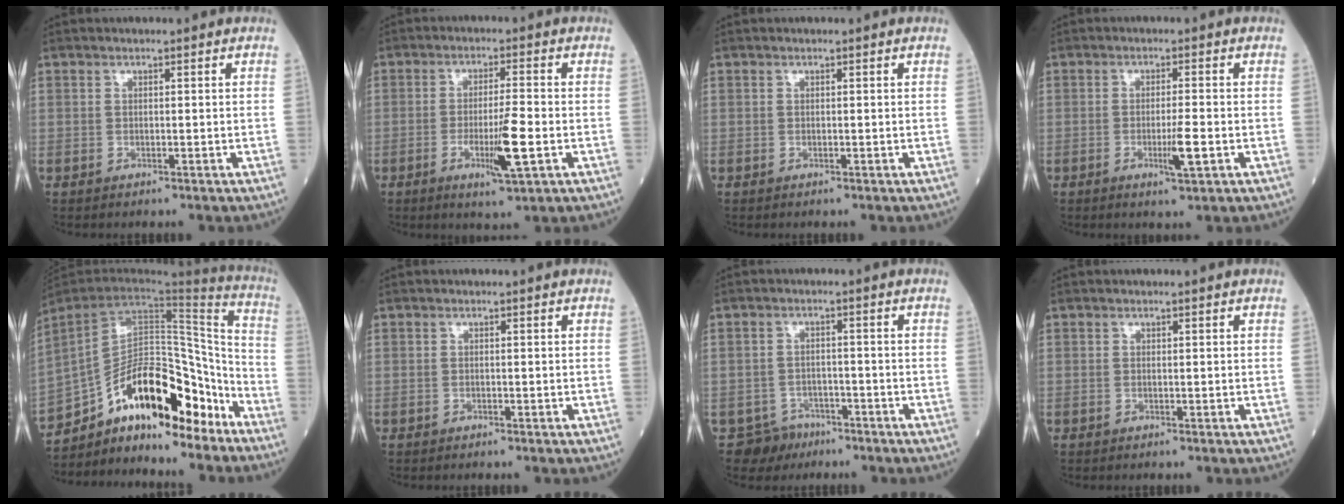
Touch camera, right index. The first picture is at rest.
{"total": 7.1, "force": [-2.0, 0.3, 6.8], "torque": [-0.119, -0.013, -0.034]}
{"total": 0.0}
{"total": 4.1, "force": [-1.2, 0.1, 3.9], "torque": [-0.066, -0.007, -0.018]}
{"total": 20.2, "force": [-14.9, 6.3, 12.1], "torque": [-0.207, 0.032, -0.247]}
{"total": 0.0}
{"total": 3.9, "force": [-2.7, 2.7, -0.6], "torque": [0.012, 0.007, -0.044]}
{"total": 0.0}